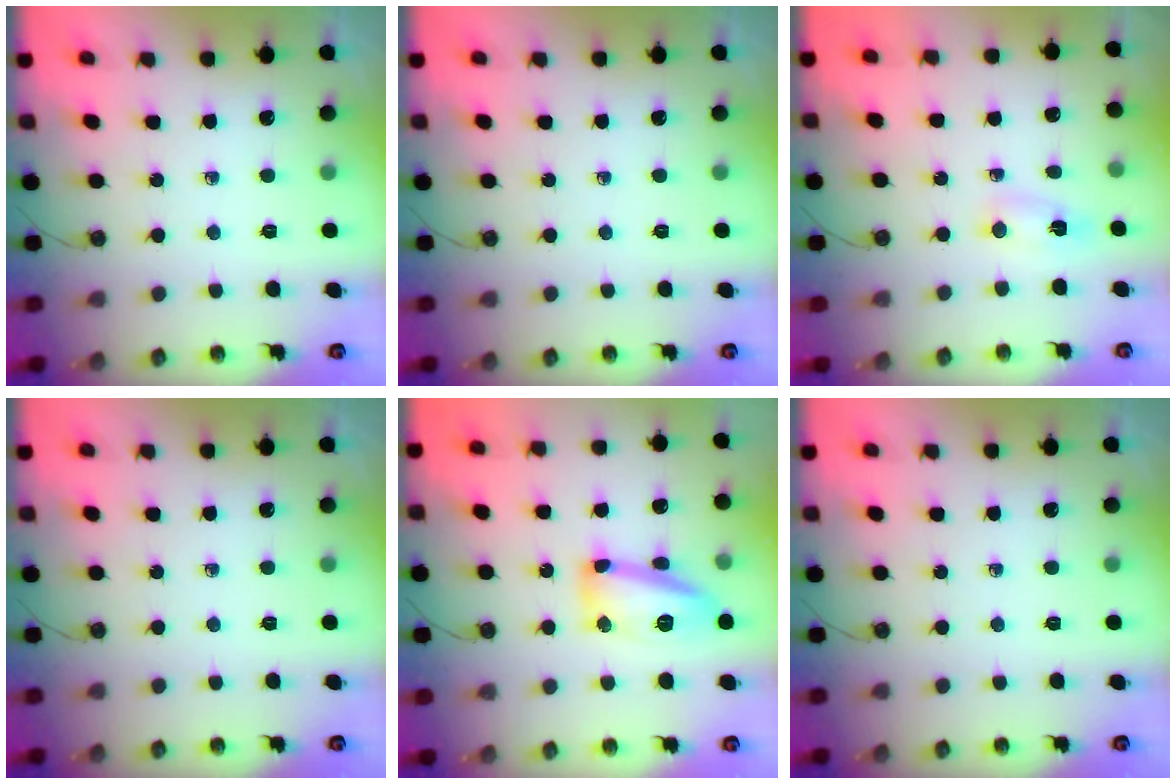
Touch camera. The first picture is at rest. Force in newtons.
{"total": 0.0}
{"total": 2.6, "press": 2.3, "slide": 1.1}
{"total": 0.0}
{"total": 14.1, "press": 14.1, "slide": 1.1}
{"total": 0.0}